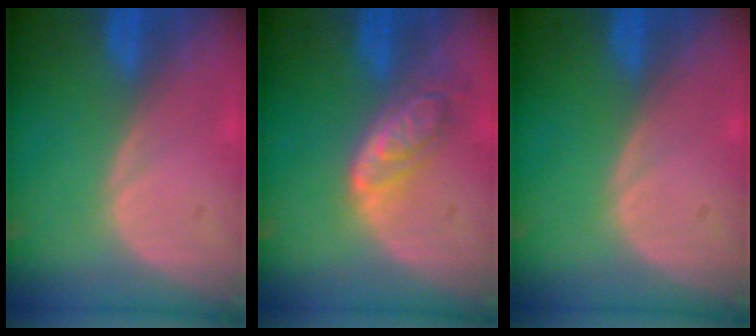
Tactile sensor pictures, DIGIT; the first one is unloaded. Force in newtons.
{"total": 6.2, "press": 5.5, "slide": 3.0}
{"total": 0.0}